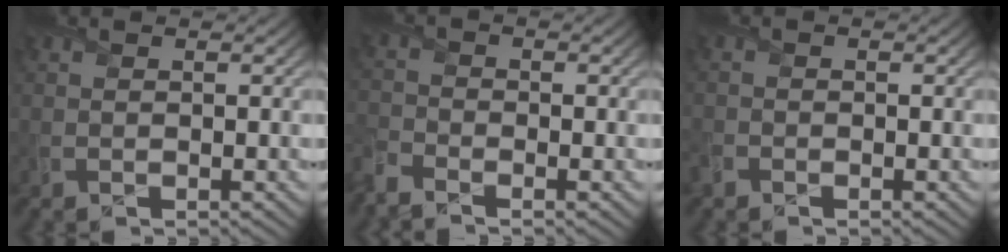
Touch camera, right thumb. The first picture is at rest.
{"total": 3.6, "force": [-3.2, 1.1, 1.3], "torque": [-0.035, -0.014, -0.081]}
{"total": 1.6, "force": [-1.2, 0.9, 0.4], "torque": [-0.014, -0.005, -0.032]}